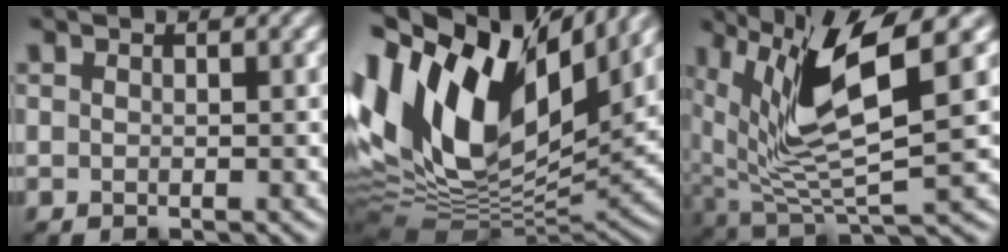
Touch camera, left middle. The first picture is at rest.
{"total": 17.7, "force": [6.8, 9.9, 13.0], "torque": [-0.289, 0.034, 0.107]}
{"total": 10.7, "force": [4.6, 3.0, 9.2], "torque": [-0.199, 0.005, 0.092]}